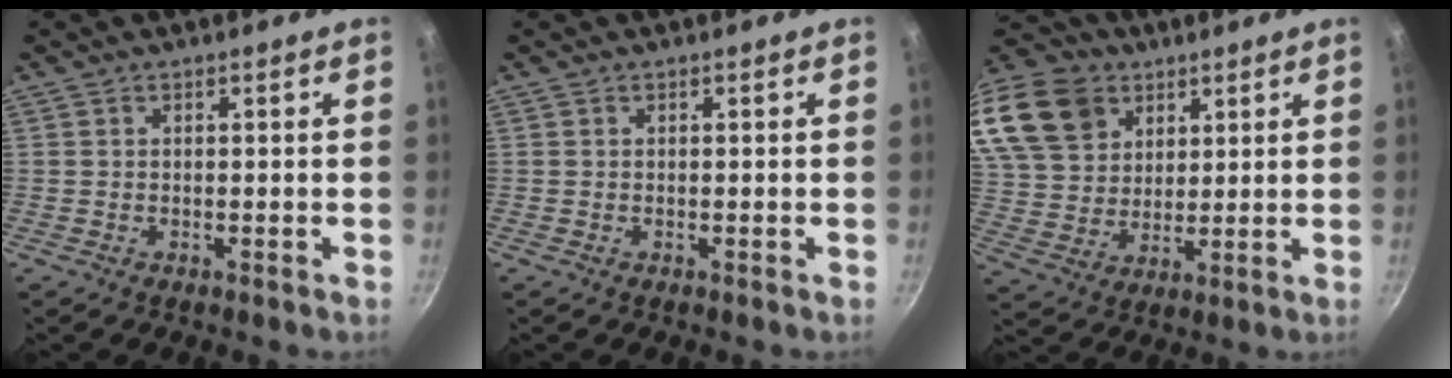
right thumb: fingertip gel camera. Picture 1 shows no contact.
{"total": 0.0}
{"total": 22.4, "force": [11.9, 16.2, 9.9], "torque": [-0.216, -0.001, 0.232]}